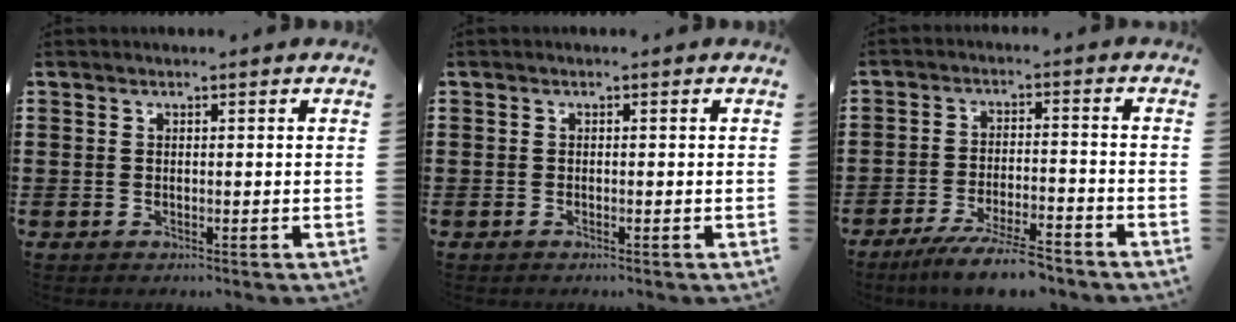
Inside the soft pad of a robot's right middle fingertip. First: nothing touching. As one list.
[{"total": 0.0}, {"total": 6.7, "force": [-5.6, 0.4, 3.7], "torque": [-0.070, -0.010, -0.099]}]